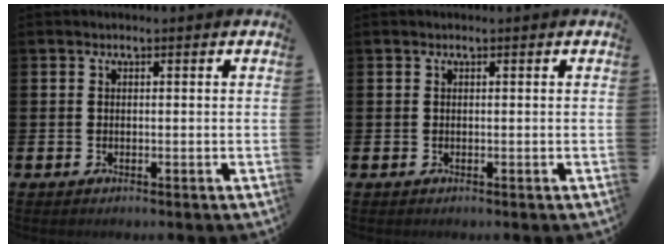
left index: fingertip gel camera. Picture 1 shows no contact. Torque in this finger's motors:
{"motor_torque": [-0.05, 0.01, 0.03, 0.00]}